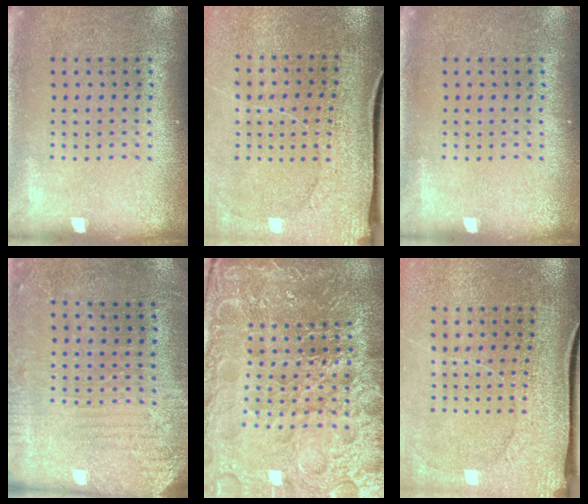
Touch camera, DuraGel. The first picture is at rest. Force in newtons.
{"total": 3.3, "press": 2.9, "slide": 1.5}
{"total": 0.0}
{"total": 2.8, "press": 2.4, "slide": 1.4}
{"total": 6.9, "press": 6.1, "slide": 3.2}
{"total": 3.3, "press": 2.9, "slide": 1.5}